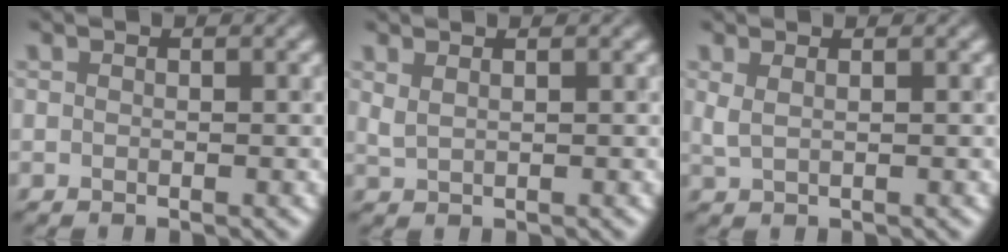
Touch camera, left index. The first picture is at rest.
{"total": 0.9, "force": [0.7, 0.4, 0.5], "torque": [-0.010, 0.003, 0.017]}
{"total": 1.0, "force": [0.5, 0.4, 0.8], "torque": [-0.017, 0.004, 0.011]}